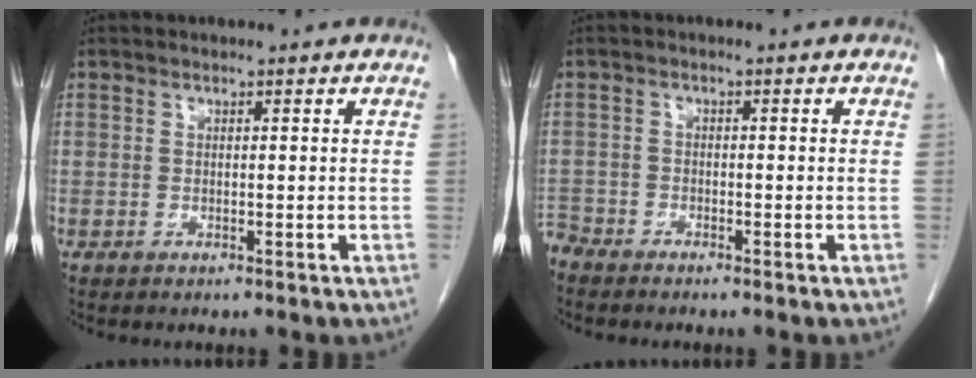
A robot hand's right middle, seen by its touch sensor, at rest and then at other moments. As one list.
[{"total": 2.6, "force": [-2.6, 0.6, 0.0], "torque": [0.003, -0.006, -0.049]}]